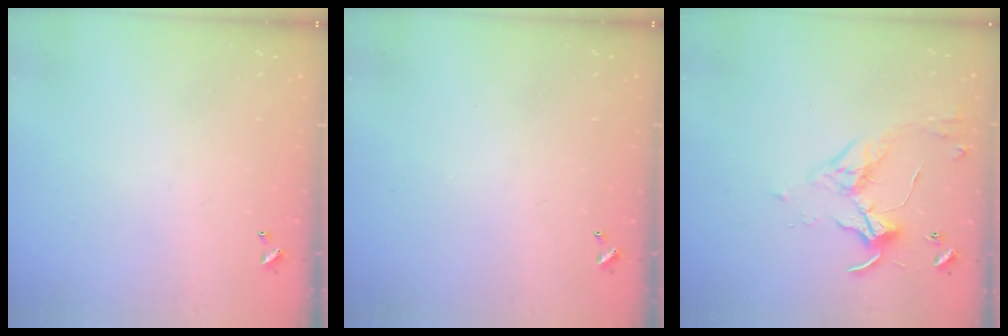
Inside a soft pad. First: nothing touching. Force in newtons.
{"total": 0.0}
{"total": 3.6, "press": 3.5, "slide": 0.7}